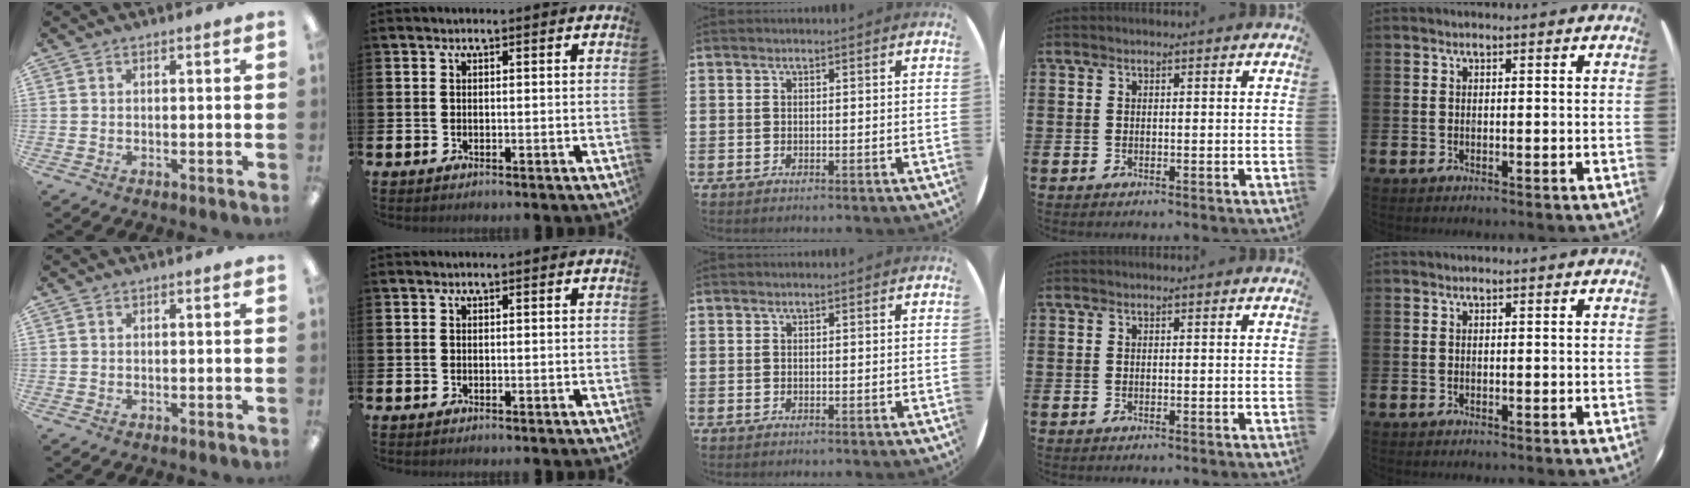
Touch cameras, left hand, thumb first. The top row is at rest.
{}